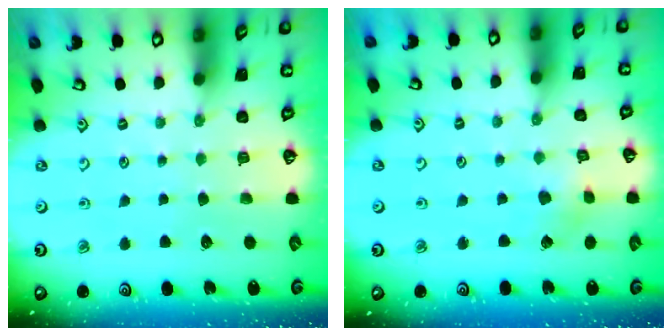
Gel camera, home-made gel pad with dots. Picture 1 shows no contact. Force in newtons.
{"total": 3.5, "press": 3.5, "slide": 0.2}